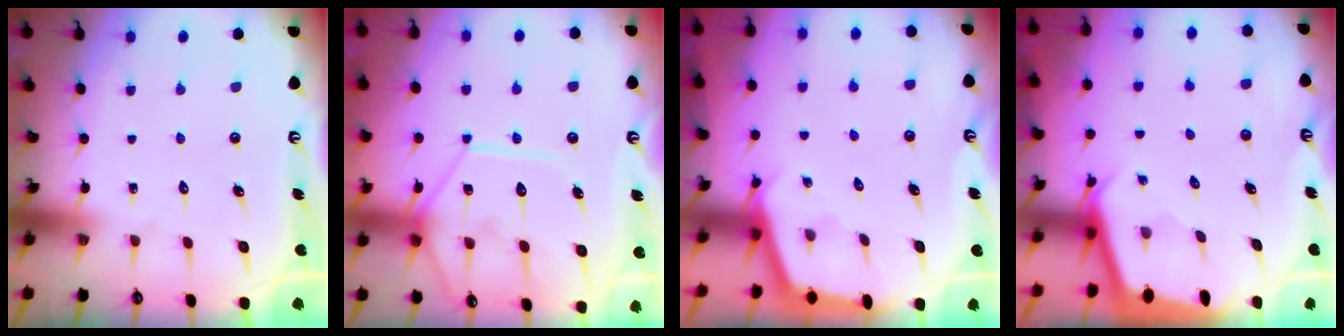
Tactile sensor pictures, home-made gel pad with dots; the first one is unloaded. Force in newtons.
{"total": 13.7, "press": 13.6, "slide": 1.2}
{"total": 2.5, "press": 2.5, "slide": 0.2}
{"total": 2.0, "press": 2.0, "slide": 0.0}